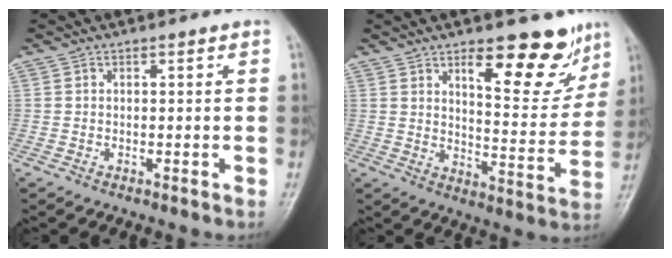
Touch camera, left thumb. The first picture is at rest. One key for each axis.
{"total": 14.3, "fx": 9.0, "fy": 5.3, "fz": 9.7, "tx": -0.085, "ty": -0.063, "tz": 0.133}